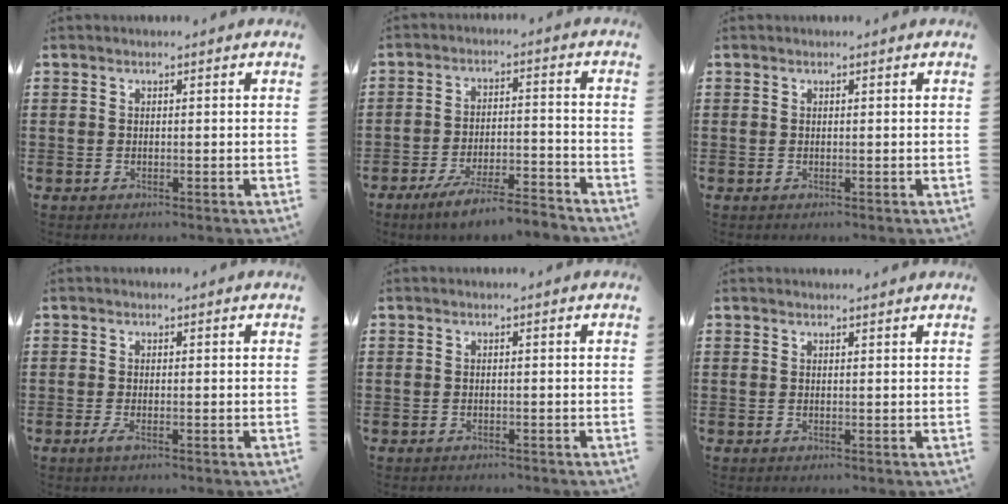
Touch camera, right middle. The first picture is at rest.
{"total": 6.0, "force": [-5.4, 0.1, 2.8], "torque": [-0.056, -0.008, -0.103]}
{"total": 0.0}
{"total": 1.1, "force": [-0.4, 0.1, 1.0], "torque": [-0.025, -0.005, -0.010]}
{"total": 0.6, "force": [-0.6, 0.1, -0.1], "torque": [0.002, 0.002, -0.013]}
{"total": 0.6, "force": [0.6, 0.0, 0.1], "torque": [0.004, -0.005, 0.011]}